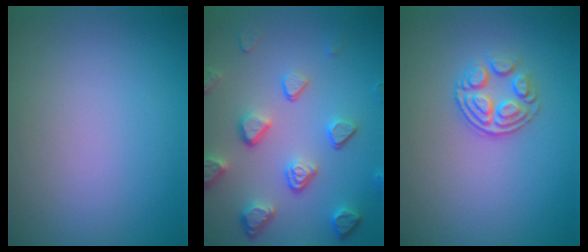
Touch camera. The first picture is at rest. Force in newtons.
{"total": 5.1, "press": 3.8, "slide": 3.4}
{"total": 2.9, "press": 2.5, "slide": 1.4}